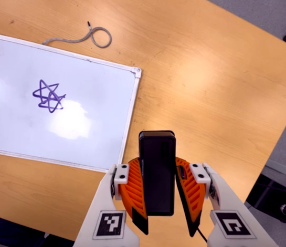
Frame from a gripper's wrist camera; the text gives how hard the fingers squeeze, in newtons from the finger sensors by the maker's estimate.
{"total": 10.4, "left": 8.7, "right": 12.1}